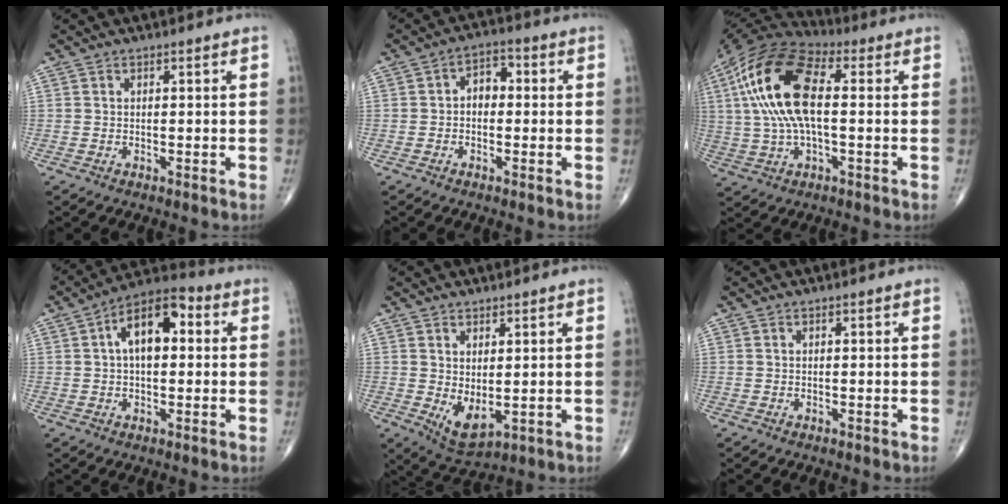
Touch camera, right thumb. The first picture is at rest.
{"total": 4.5, "force": [-0.1, 3.1, 3.2], "torque": [-0.028, 0.019, -0.014]}
{"total": 18.4, "force": [2.3, 8.5, 16.2], "torque": [-0.334, 0.031, 0.034]}
{"total": 11.5, "force": [2.0, 6.1, 9.5], "torque": [-0.141, 0.028, 0.020]}
{"total": 5.9, "force": [0.0, 2.8, 5.1], "torque": [-0.082, -0.014, 0.016]}
{"total": 0.0}